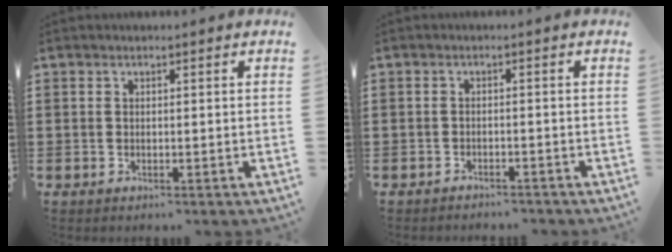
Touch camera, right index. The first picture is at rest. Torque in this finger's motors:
{"motor_torque": [-1.10, 1.04, -0.02, -0.04]}